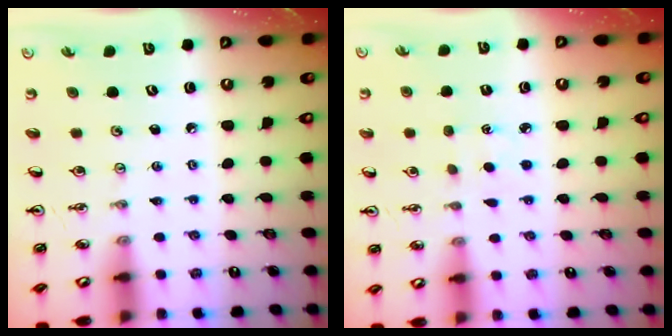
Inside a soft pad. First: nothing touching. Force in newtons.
{"total": 1.5, "press": 1.5, "slide": 0.2}